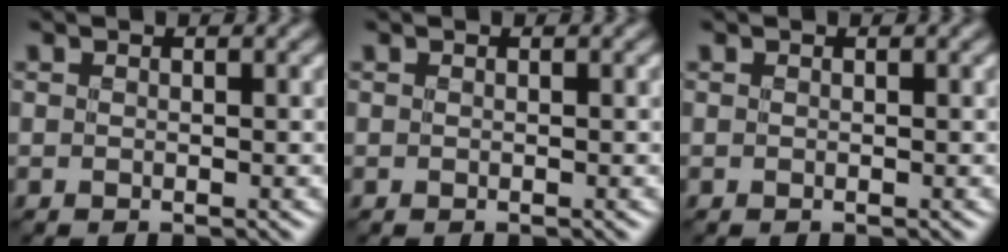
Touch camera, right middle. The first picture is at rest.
{"total": 0.0}
{"total": 0.0}